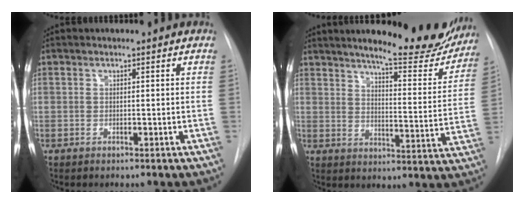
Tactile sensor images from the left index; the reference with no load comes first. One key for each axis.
{"total": 17.7, "fx": 15.5, "fy": 2.6, "fz": 8.1, "tx": -0.103, "ty": -0.053, "tz": 0.191}